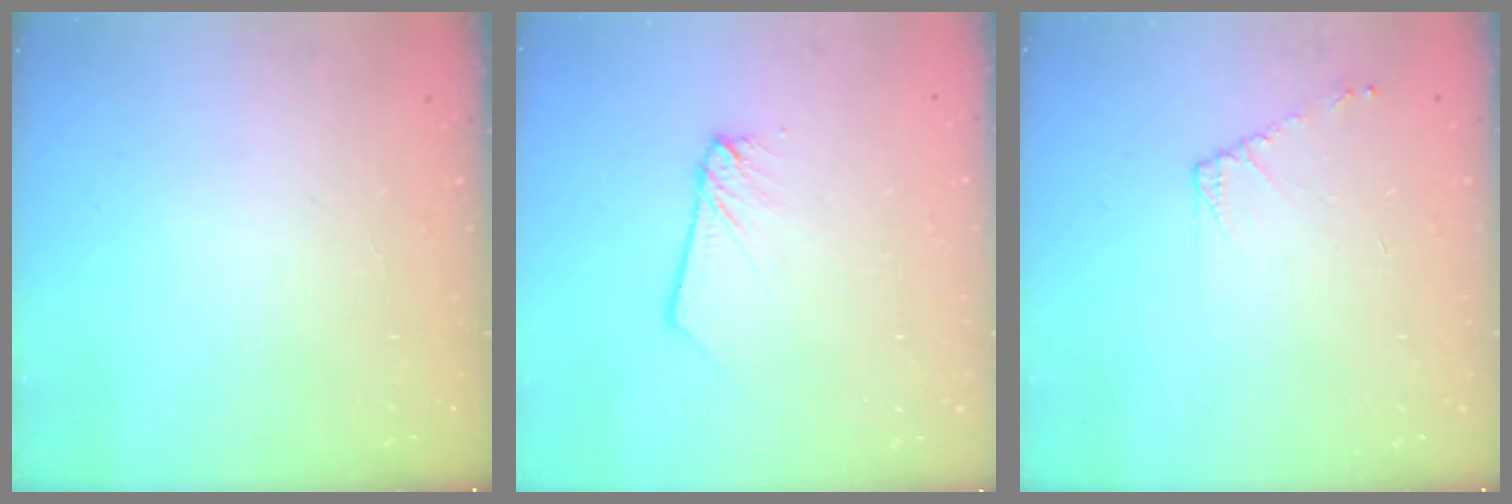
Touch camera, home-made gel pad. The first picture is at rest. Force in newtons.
{"total": 2.7, "press": 2.7, "slide": 0.3}
{"total": 4.7, "press": 4.6, "slide": 0.8}